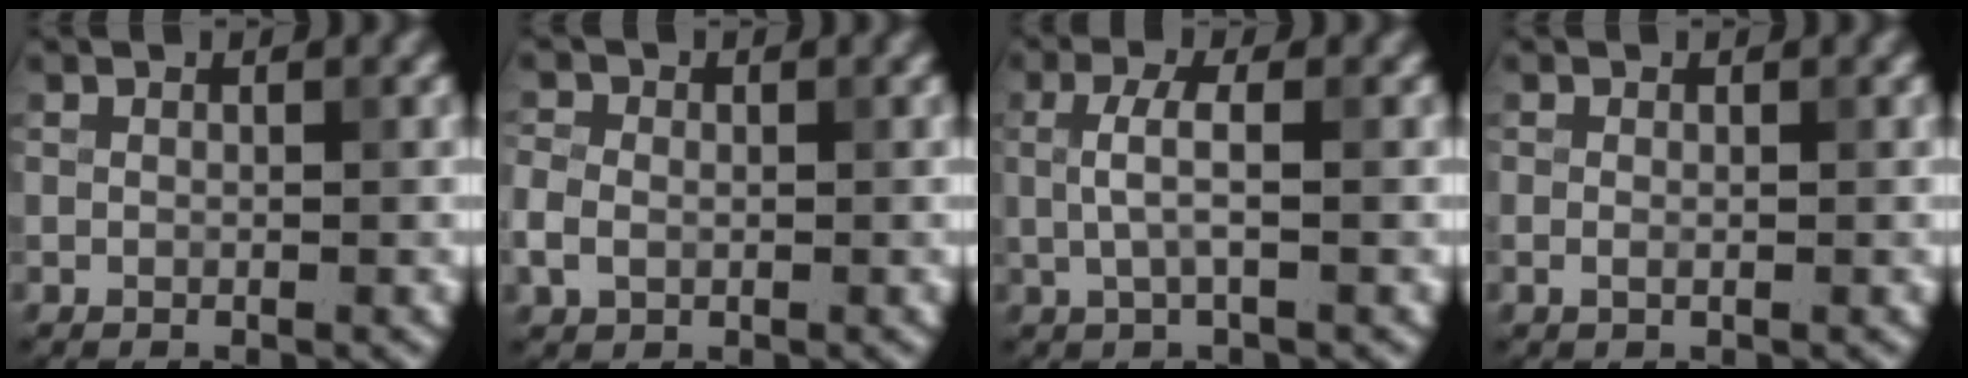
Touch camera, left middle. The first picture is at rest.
{"total": 2.4, "force": [-0.4, 2.0, 1.3], "torque": [-0.028, -0.001, -0.013]}
{"total": 2.5, "force": [0.1, 0.5, 2.4], "torque": [-0.052, 0.003, 0.003]}
{"total": 0.6, "force": [-0.1, 0.3, 0.5], "torque": [-0.011, -0.003, -0.002]}